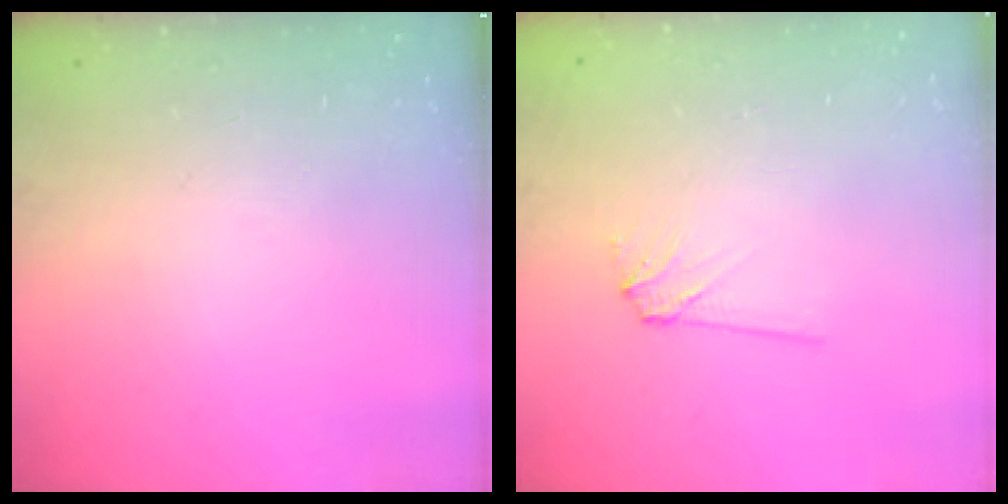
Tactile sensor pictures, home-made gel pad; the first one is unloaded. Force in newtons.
{"total": 4.2, "press": 4.2, "slide": 0.5}